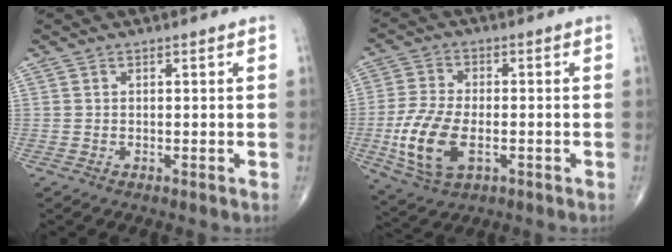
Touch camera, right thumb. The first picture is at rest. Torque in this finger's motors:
{"motor_torque": [0.45, -0.01, 1.11, 0.02, 0.15]}